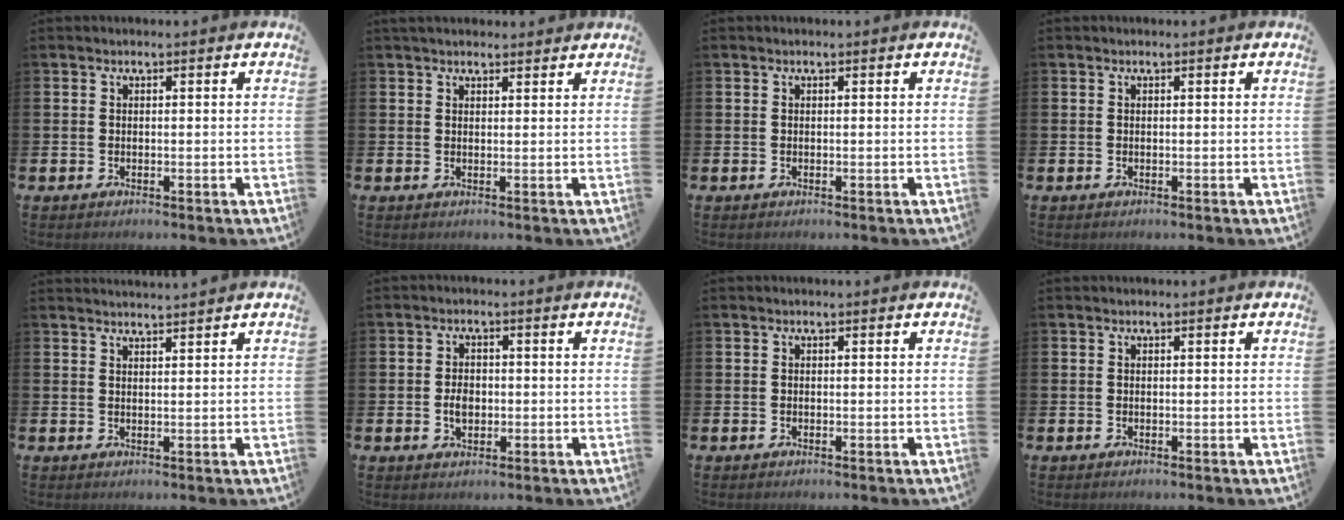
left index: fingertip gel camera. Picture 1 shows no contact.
{"total": 2.0, "force": [1.9, 0.7, 0.3], "torque": [0.002, -0.002, 0.032]}
{"total": 0.0}
{"total": 0.0}
{"total": 1.9, "force": [1.8, -0.3, -0.1], "torque": [0.004, -0.011, 0.033]}
{"total": 2.8, "force": [-0.3, 2.0, 1.9], "torque": [-0.021, -0.001, -0.011]}
{"total": 0.0}
{"total": 0.0}